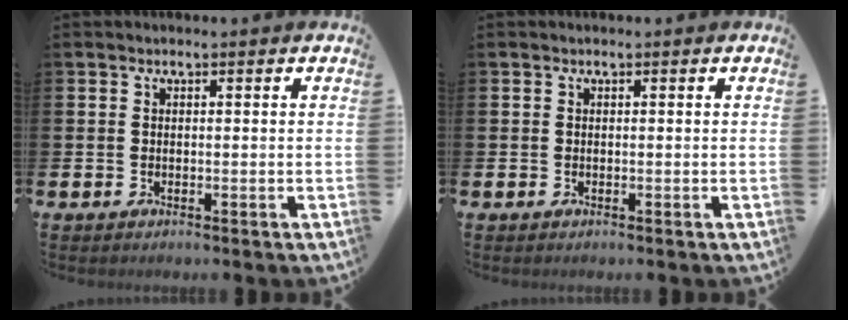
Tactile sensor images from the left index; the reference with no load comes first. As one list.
[{"total": 0.0}]